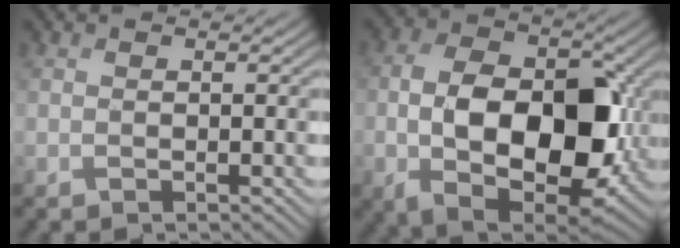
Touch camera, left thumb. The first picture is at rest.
{"total": 15.0, "force": [-2.5, 9.1, 11.7], "torque": [-0.216, -0.026, -0.042]}